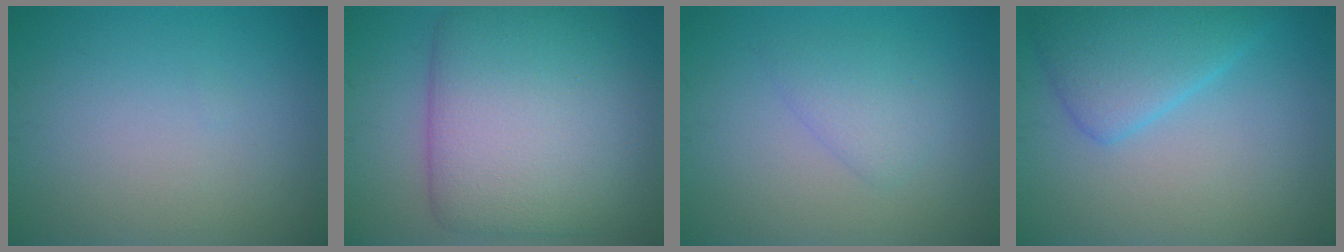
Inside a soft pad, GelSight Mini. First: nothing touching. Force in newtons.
{"total": 12.5, "press": 12.5, "slide": 0.4}
{"total": 2.2, "press": 2.2, "slide": 0.2}
{"total": 4.6, "press": 4.6, "slide": 0.3}